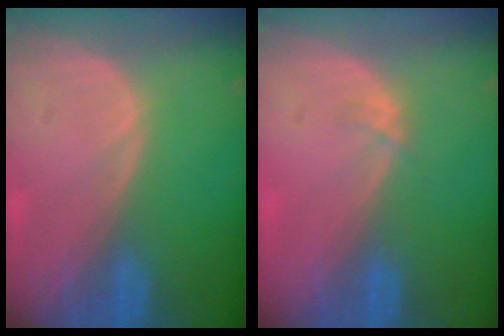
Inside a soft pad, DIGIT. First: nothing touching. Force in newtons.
{"total": 1.2, "press": 0.9, "slide": 0.7}